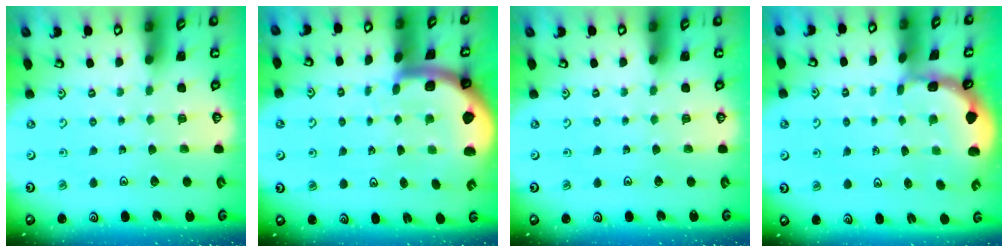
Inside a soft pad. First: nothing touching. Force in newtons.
{"total": 3.5, "press": 3.5, "slide": 0.5}
{"total": 0.0}
{"total": 1.0, "press": 1.0, "slide": 0.2}